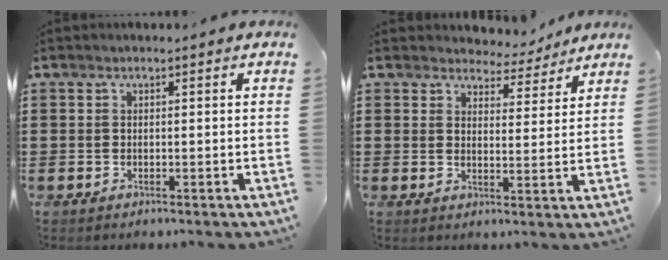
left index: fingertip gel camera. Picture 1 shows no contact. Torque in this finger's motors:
{"motor_torque": [0.12, -0.14, 0.14, 0.01]}